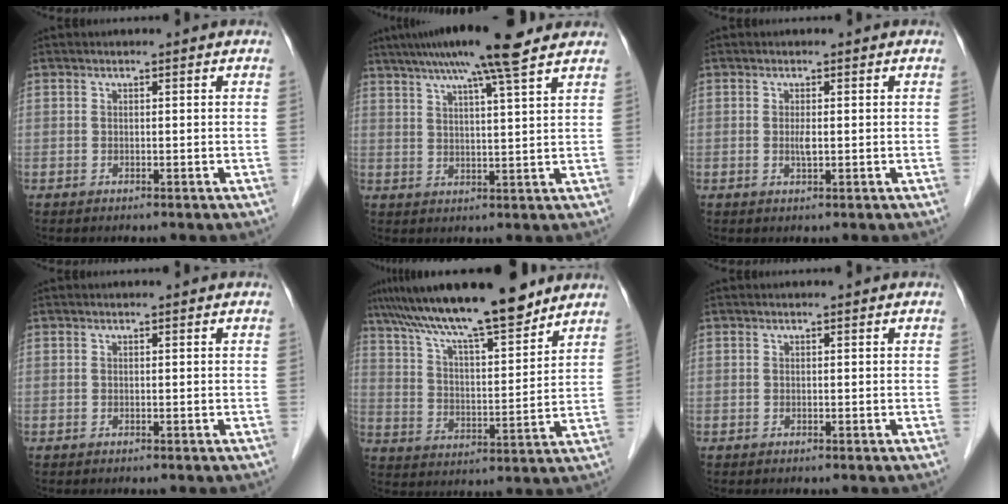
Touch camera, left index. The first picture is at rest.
{"total": 12.4, "force": [9.2, -0.4, 8.2], "torque": [-0.137, 0.024, 0.129]}
{"total": 1.2, "force": [-0.1, 0.3, 1.1], "torque": [-0.024, -0.002, -0.002]}
{"total": 0.0}
{"total": 16.1, "force": [13.2, 1.7, 9.1], "torque": [-0.152, 0.016, 0.223]}
{"total": 0.0}